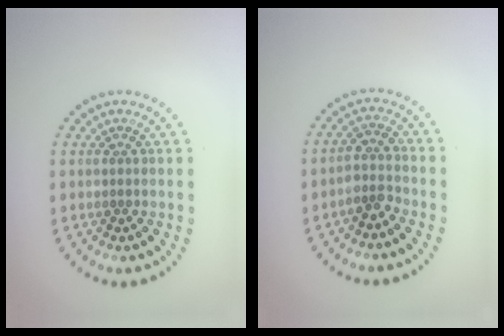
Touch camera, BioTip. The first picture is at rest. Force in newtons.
{"total": 2.2, "press": 1.8, "slide": 1.3}